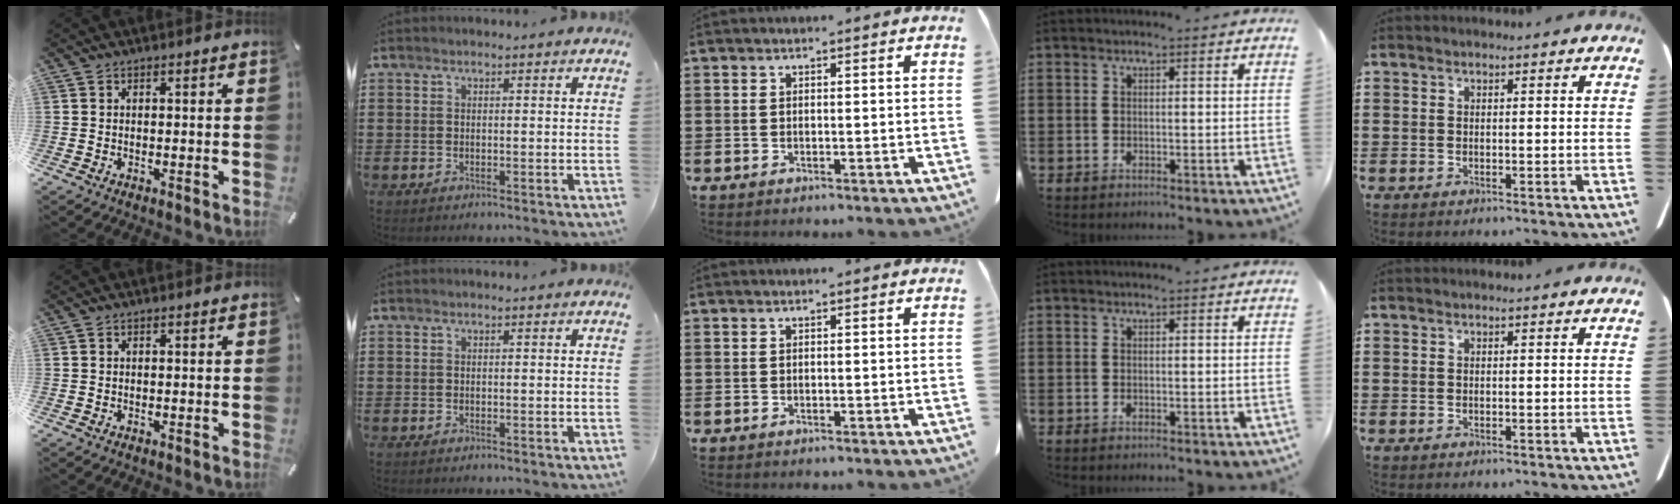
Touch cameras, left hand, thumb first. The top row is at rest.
{}